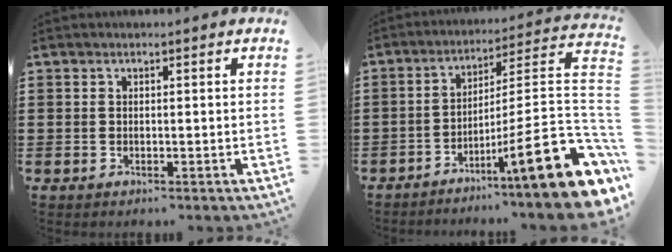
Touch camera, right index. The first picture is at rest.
{"total": 16.1, "force": [-6.7, 2.1, 14.5], "torque": [-0.222, -0.012, -0.112]}